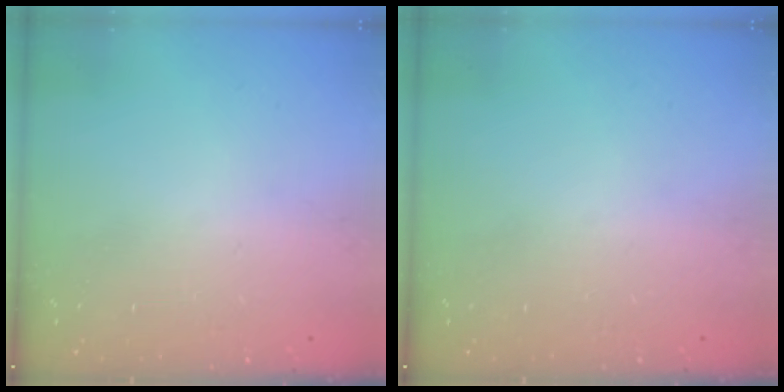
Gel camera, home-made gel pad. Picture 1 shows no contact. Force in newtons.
{"total": 0.0}